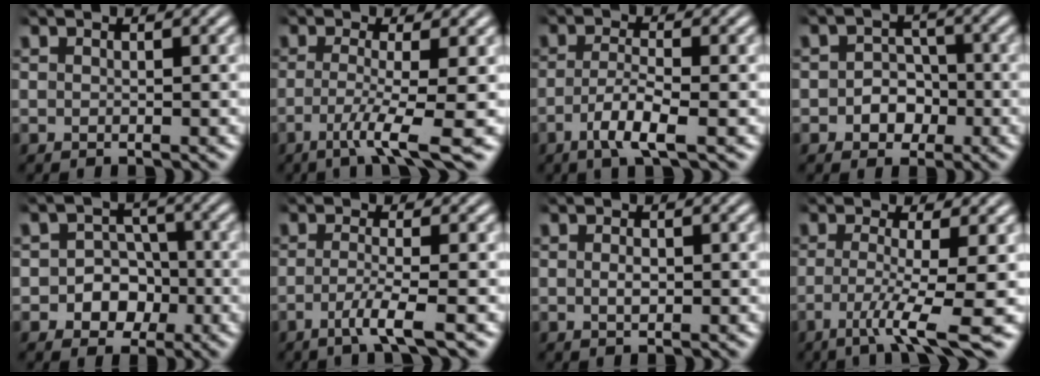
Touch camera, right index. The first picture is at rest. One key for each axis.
{"total": 4.9, "fx": -2.4, "fy": 0.1, "fz": 4.2, "tx": -0.086, "ty": -0.032, "tz": -0.031}
{"total": 3.8, "fx": -2.0, "fy": 0.6, "fz": 3.2, "tx": -0.066, "ty": -0.017, "tz": -0.027}
{"total": 3.7, "fx": -1.7, "fy": 3.1, "fz": 1.1, "tx": -0.008, "ty": -0.005, "tz": -0.032}
{"total": 6.0, "fx": -2.3, "fy": 5.2, "fz": 1.8, "tx": -0.031, "ty": -0.021, "tz": -0.037}
{"total": 3.0, "fx": -1.6, "fy": -0.4, "fz": 2.5, "tx": -0.058, "ty": -0.021, "tz": -0.021}
{"total": 0.9, "fx": -0.2, "fy": 0.4, "fz": 0.8, "tx": -0.017, "ty": -0.007, "tz": -0.002}
{"total": 5.6, "fx": -2.9, "fy": 0.3, "fz": 4.8, "tx": -0.093, "ty": -0.035, "tz": -0.036}